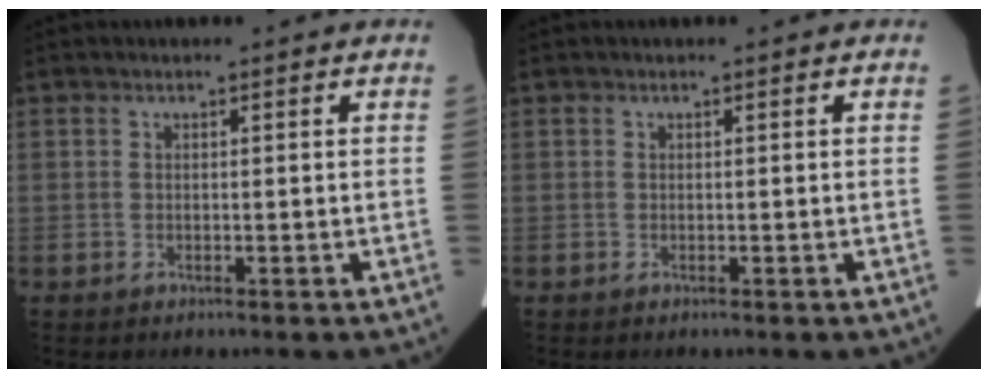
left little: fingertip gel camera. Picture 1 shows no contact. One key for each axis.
{"total": 0.0}